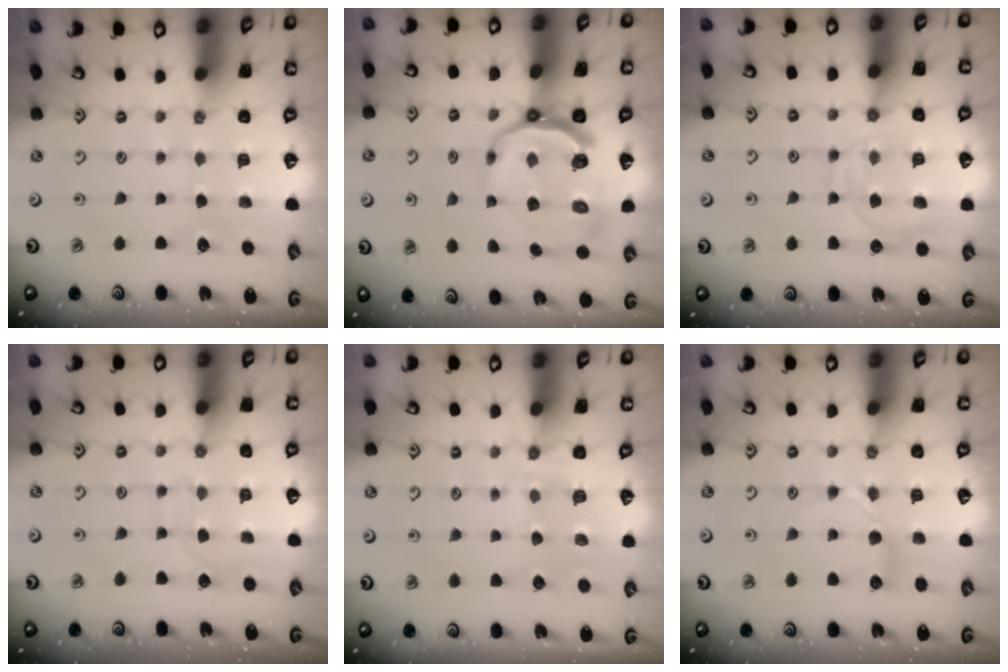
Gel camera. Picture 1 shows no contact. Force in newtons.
{"total": 10.0, "press": 9.1, "slide": 4.0}
{"total": 11.9, "press": 11.9, "slide": 1.2}
{"total": 6.2, "press": 6.1, "slide": 0.6}
{"total": 3.4, "press": 2.8, "slide": 1.9}
{"total": 6.5, "press": 6.5, "slide": 0.3}